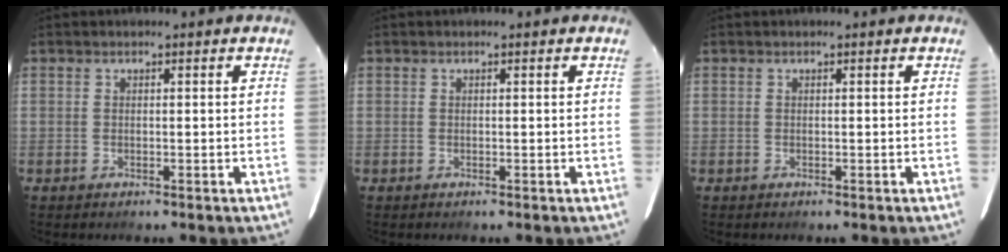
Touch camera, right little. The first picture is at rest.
{"total": 0.0}
{"total": 0.0}